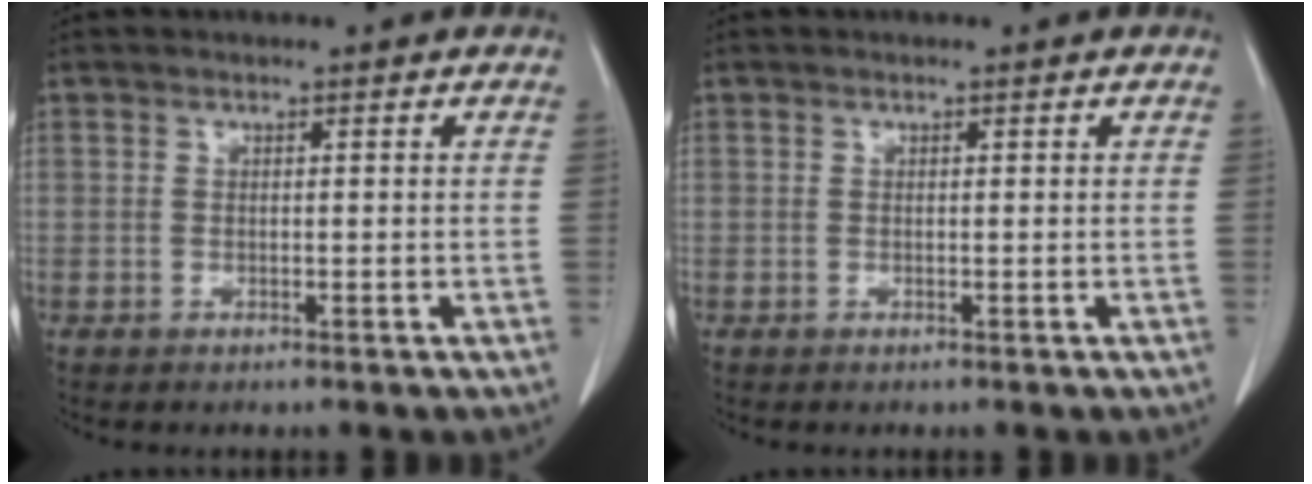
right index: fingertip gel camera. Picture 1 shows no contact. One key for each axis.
{"total": 0.0}